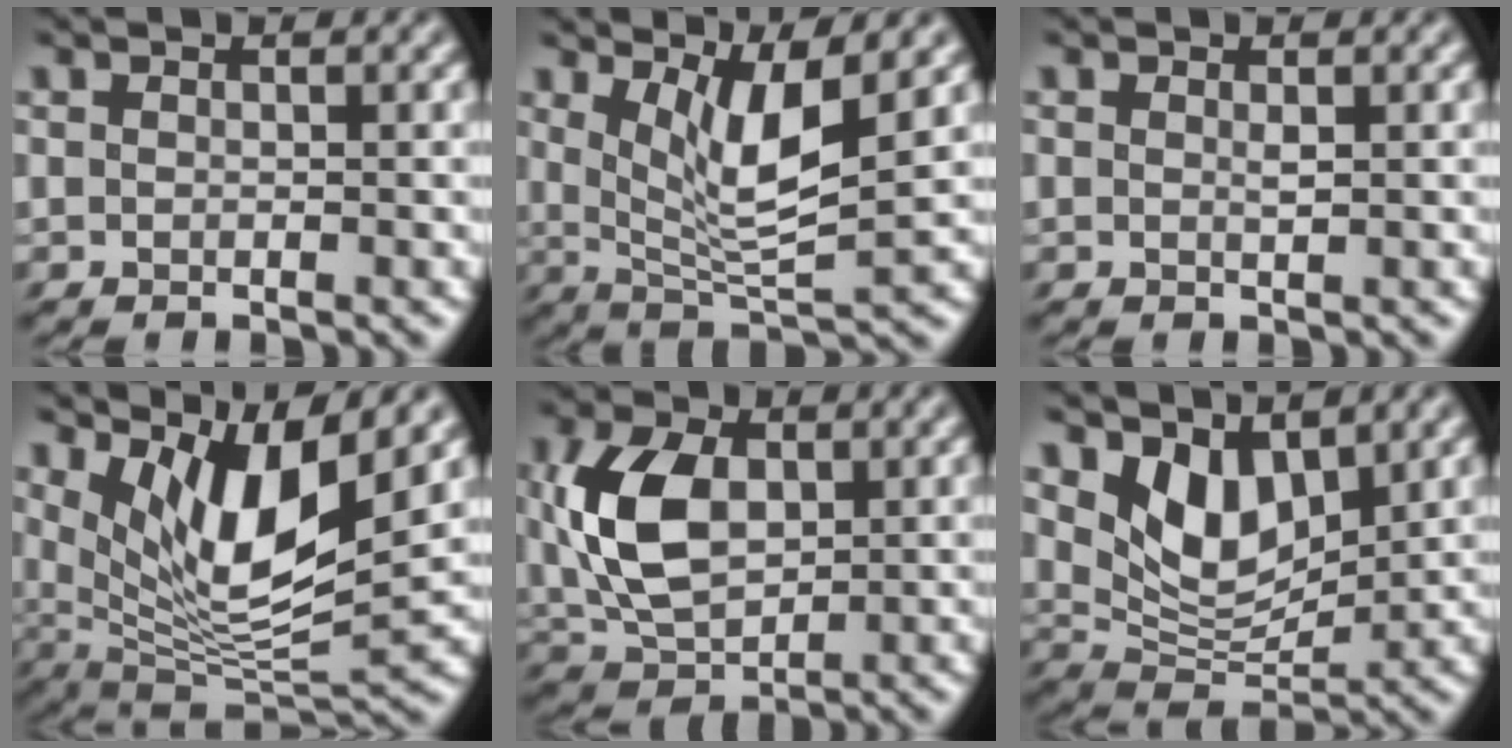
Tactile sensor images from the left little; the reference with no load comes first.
{"total": 5.4, "force": [2.2, 0.7, 4.9], "torque": [-0.092, -0.019, 0.041]}
{"total": 0.5, "force": [0.2, 0.1, 0.5], "torque": [-0.010, -0.002, 0.005]}
{"total": 9.1, "force": [4.5, 2.1, 7.7], "torque": [-0.133, -0.009, 0.085]}
{"total": 7.0, "force": [0.5, 4.2, 5.6], "torque": [-0.121, 0.009, -0.003]}
{"total": 5.1, "force": [2.5, 2.3, 3.9], "torque": [-0.069, -0.015, 0.038]}